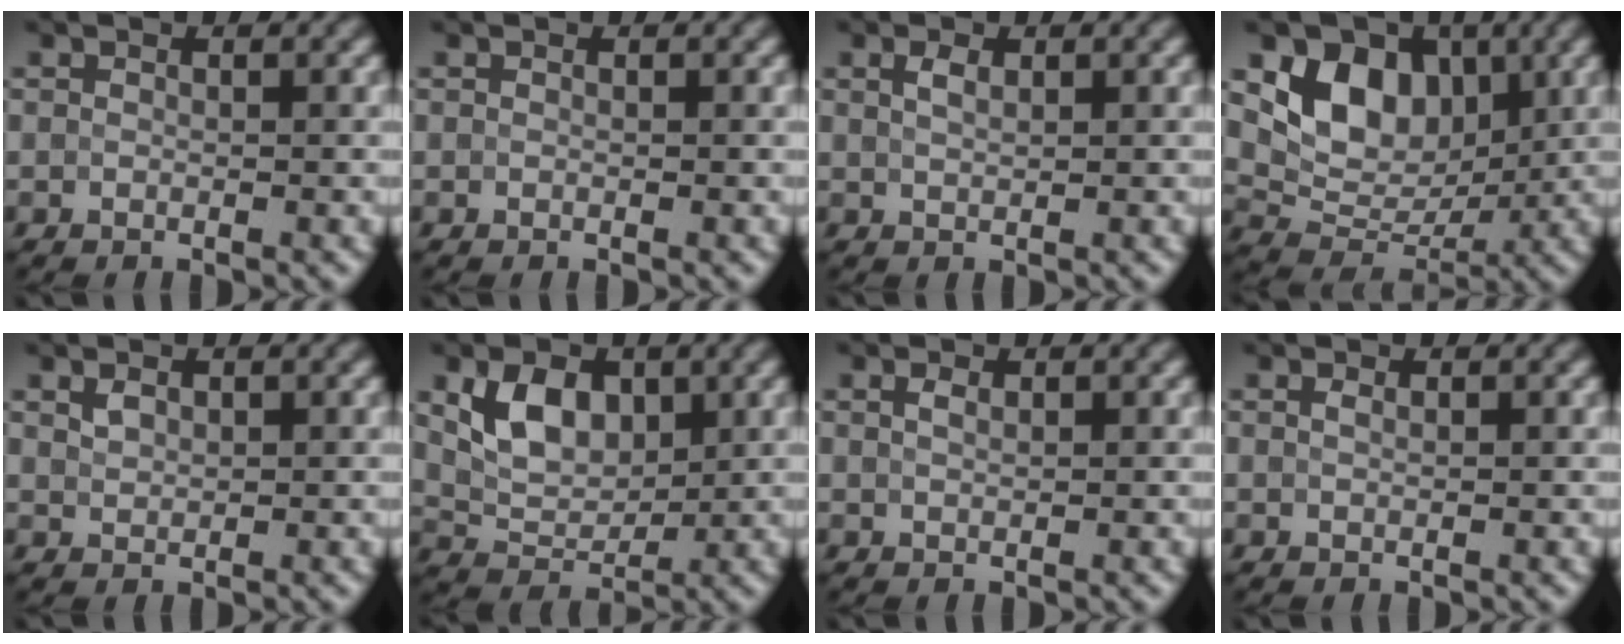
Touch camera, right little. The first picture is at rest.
{"total": 0.0}
{"total": 1.2, "force": [0.7, 0.6, 0.9], "torque": [-0.020, 0.001, 0.015]}
{"total": 6.8, "force": [2.1, 5.1, 4.0], "torque": [-0.057, -0.008, 0.034]}
{"total": 1.1, "force": [0.6, 0.7, 0.5], "torque": [-0.012, -0.001, 0.015]}
{"total": 4.8, "force": [1.7, 3.2, 3.1], "torque": [-0.062, -0.003, 0.031]}
{"total": 0.8, "force": [0.4, 0.4, 0.6], "torque": [-0.015, 0.001, 0.010]}
{"total": 0.5, "force": [0.3, 0.2, 0.4], "torque": [-0.009, 0.002, 0.005]}